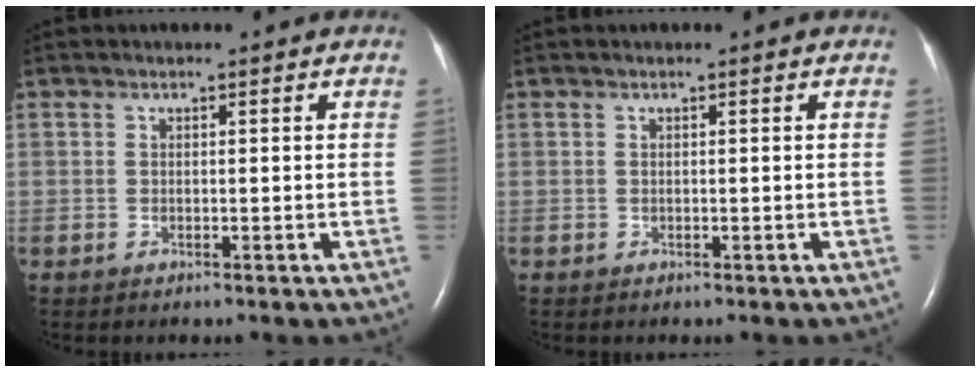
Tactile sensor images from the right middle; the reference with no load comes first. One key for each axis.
{"total": 0.0}